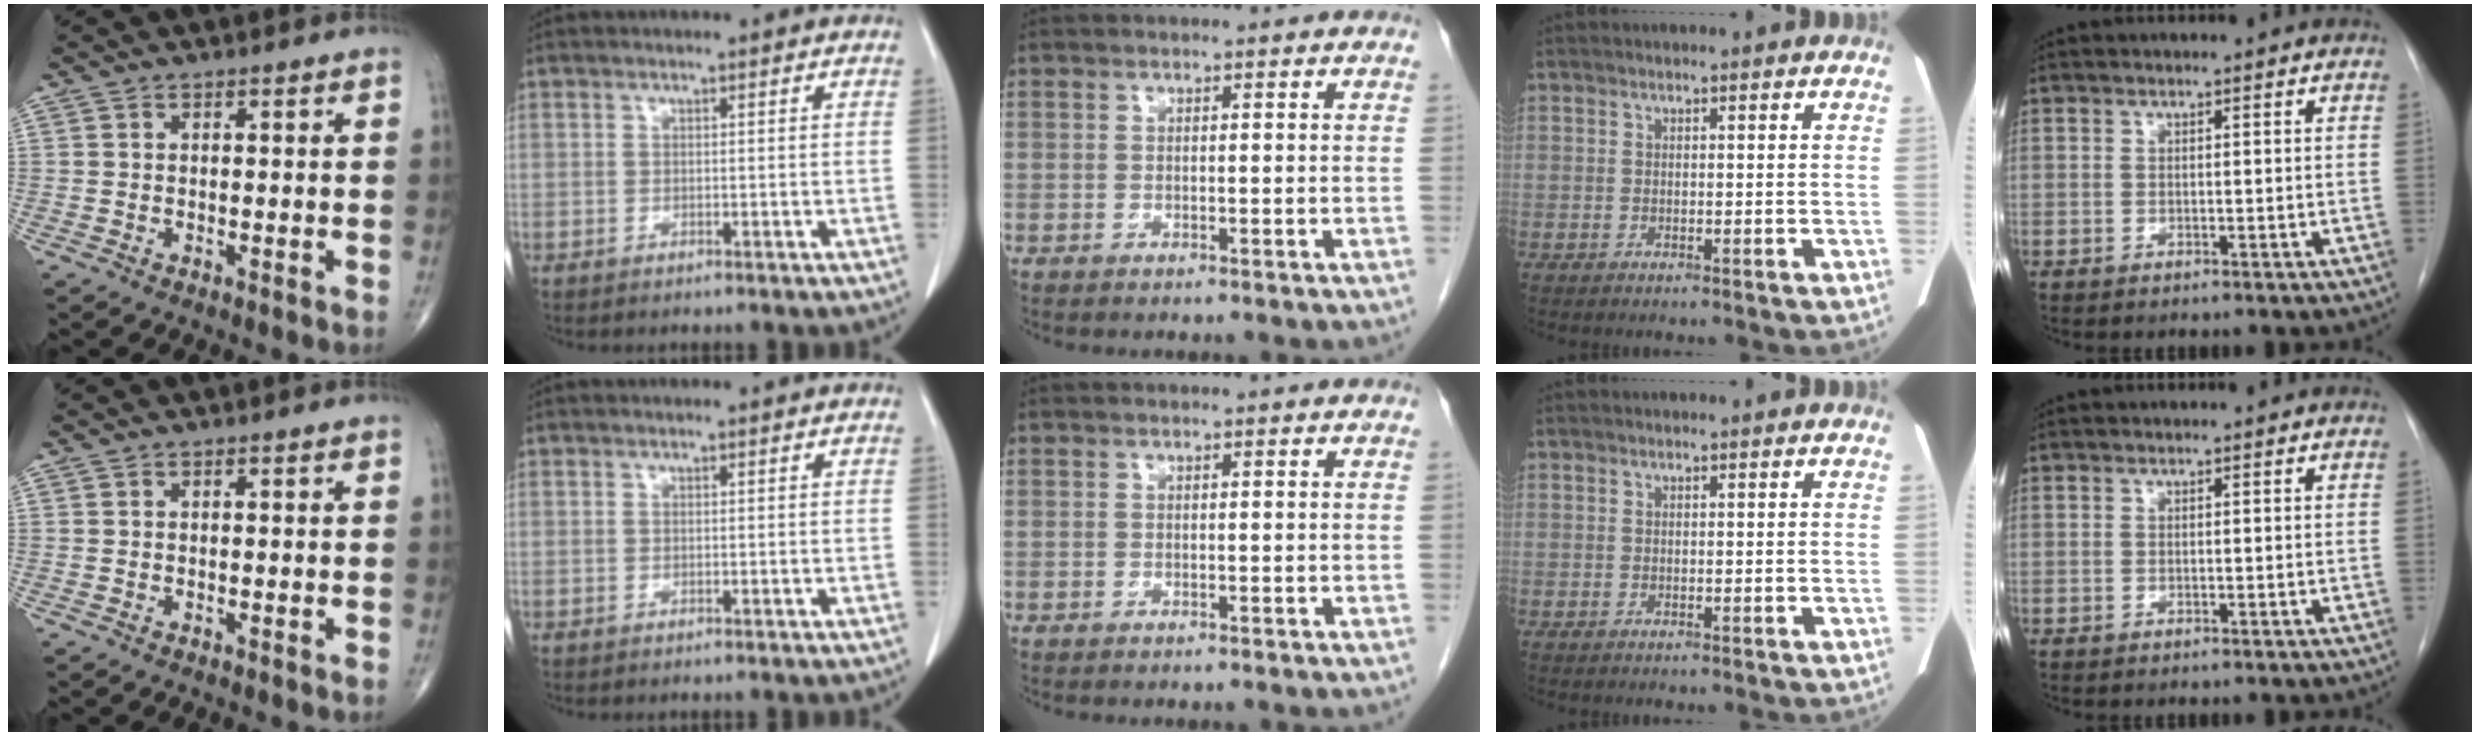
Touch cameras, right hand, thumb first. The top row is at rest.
{}